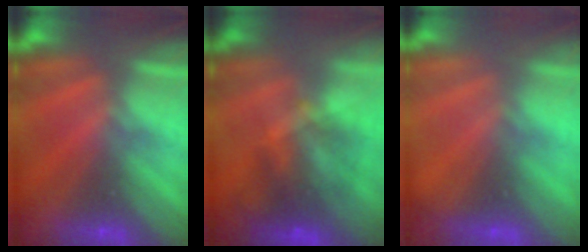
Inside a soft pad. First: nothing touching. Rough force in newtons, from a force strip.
{"total": 7.7}
{"total": 2.1}